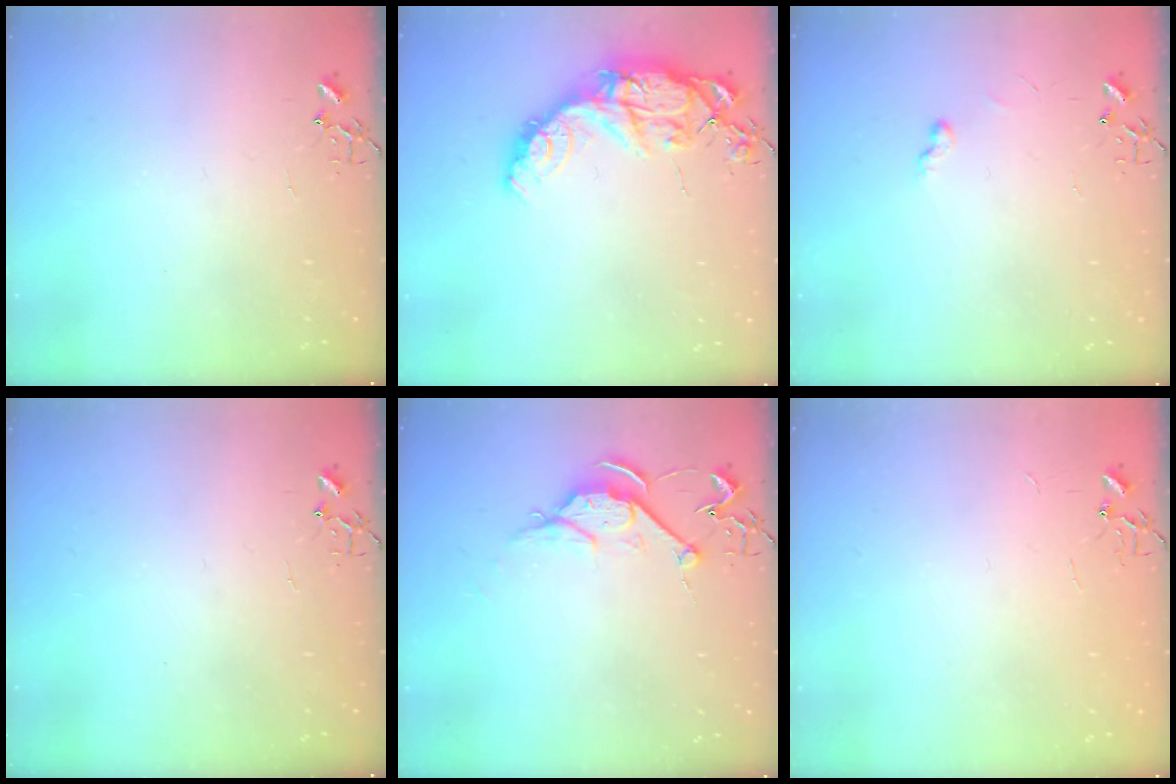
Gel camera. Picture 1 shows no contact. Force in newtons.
{"total": 16.6, "press": 16.5, "slide": 1.3}
{"total": 5.2, "press": 5.2, "slide": 0.4}
{"total": 0.0}
{"total": 7.9, "press": 7.8, "slide": 0.9}
{"total": 1.8, "press": 1.8, "slide": 0.2}